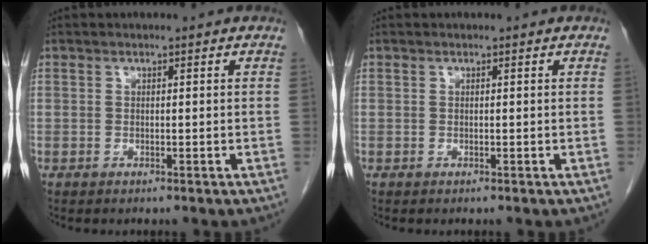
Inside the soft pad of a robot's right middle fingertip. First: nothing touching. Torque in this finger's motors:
{"motor_torque": [0.00, 0.00, 0.00, -0.01]}